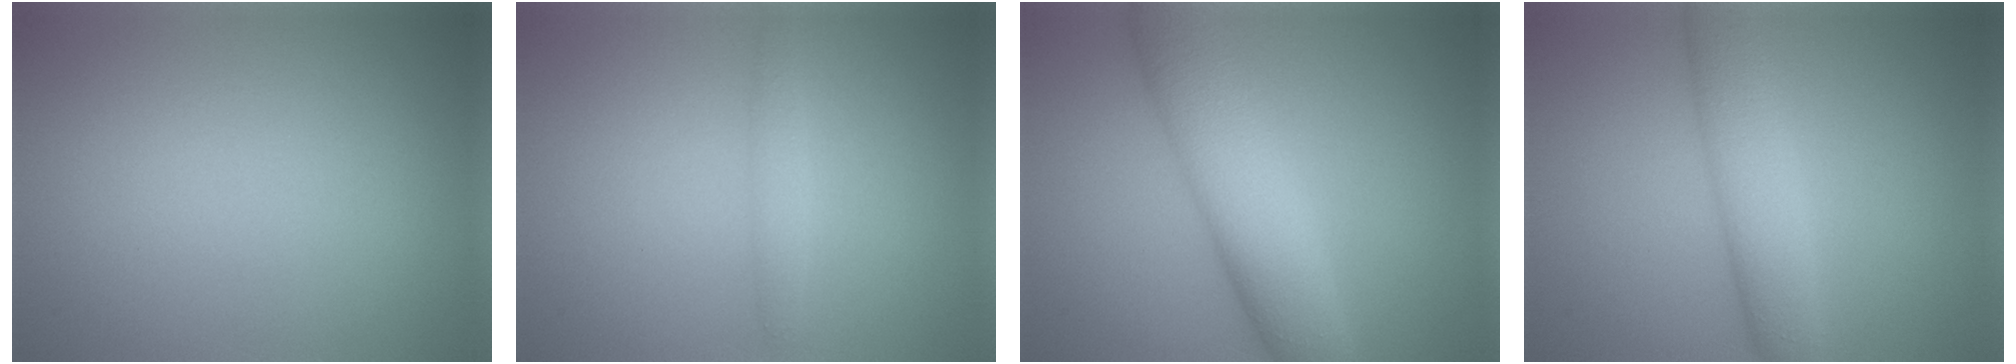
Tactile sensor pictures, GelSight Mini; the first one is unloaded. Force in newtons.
{"total": 1.3, "press": 1.3, "slide": 0.1}
{"total": 7.6, "press": 7.6, "slide": 0.1}
{"total": 4.6, "press": 4.6, "slide": 0.2}